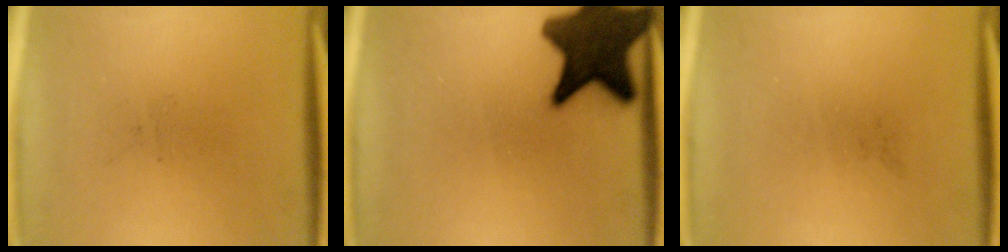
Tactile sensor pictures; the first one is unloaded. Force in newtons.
{"total": 15.7}
{"total": 0.0}